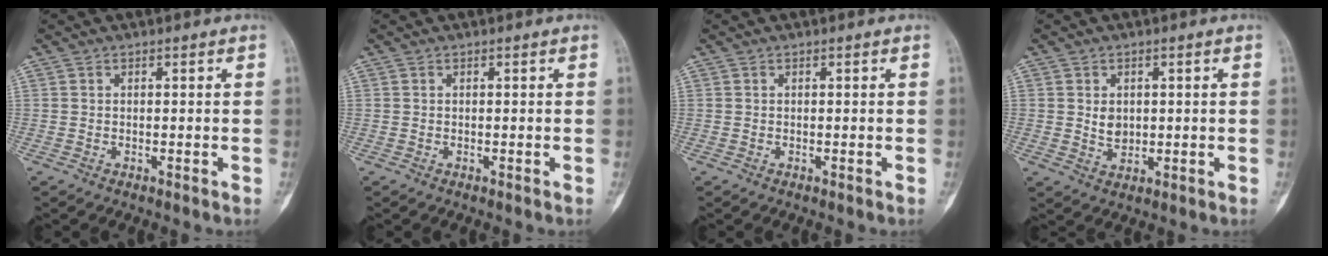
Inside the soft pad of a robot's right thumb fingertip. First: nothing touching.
{"total": 0.0}
{"total": 0.0}
{"total": 3.1, "force": [0.5, 2.4, 1.9], "torque": [-0.018, -0.006, 0.015]}